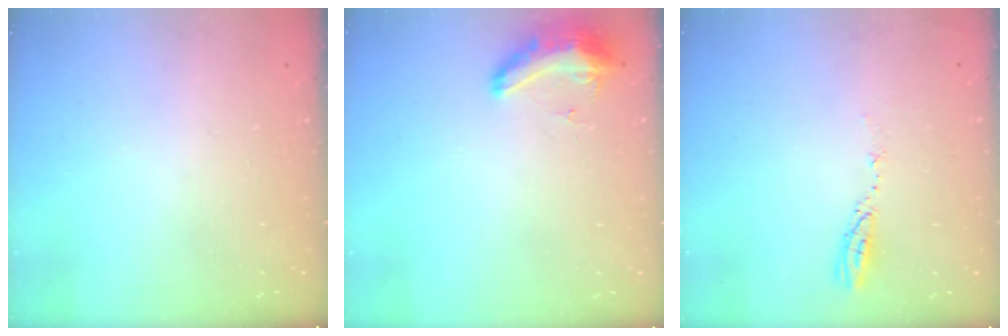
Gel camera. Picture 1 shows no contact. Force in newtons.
{"total": 11.0, "press": 9.7, "slide": 5.3}
{"total": 3.6, "press": 3.6, "slide": 0.3}